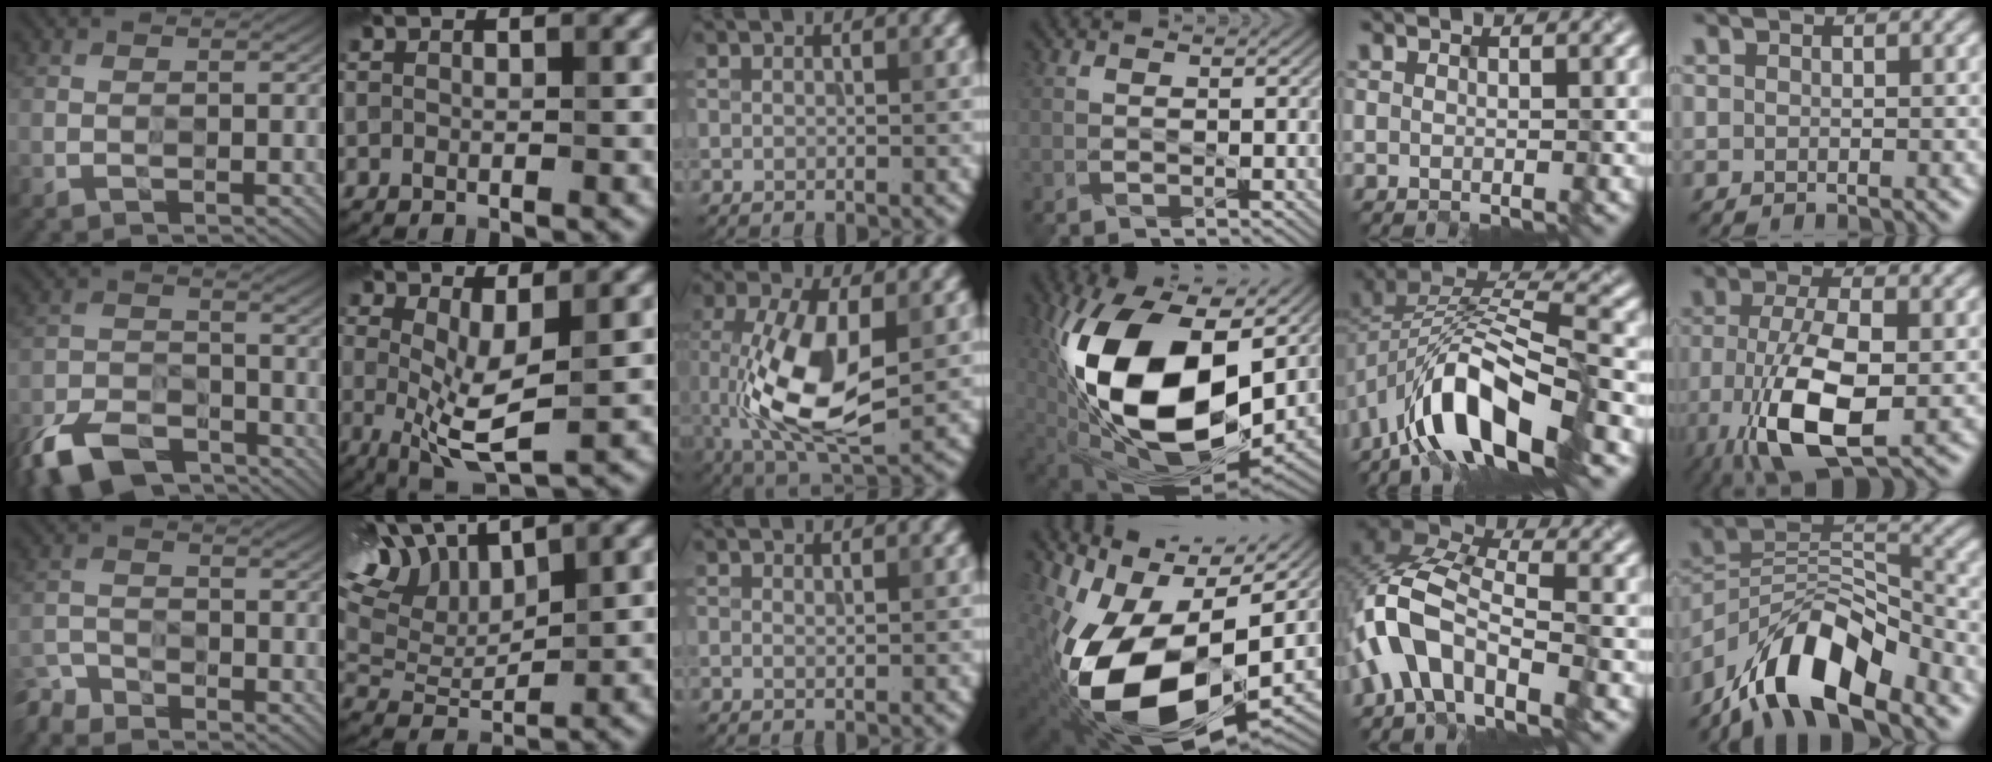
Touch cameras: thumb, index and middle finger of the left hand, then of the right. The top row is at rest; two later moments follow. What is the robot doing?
{"motion": "insert", "object": "pen cap and body"}